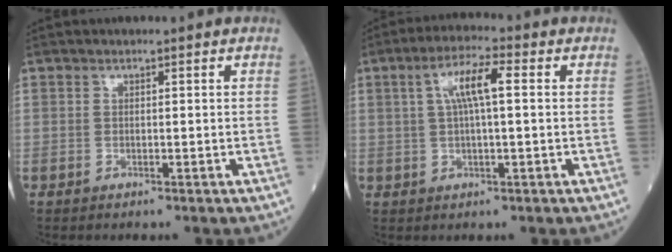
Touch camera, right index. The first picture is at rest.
{"total": 6.5, "force": [1.4, 1.0, 6.2], "torque": [-0.122, 0.018, 0.027]}